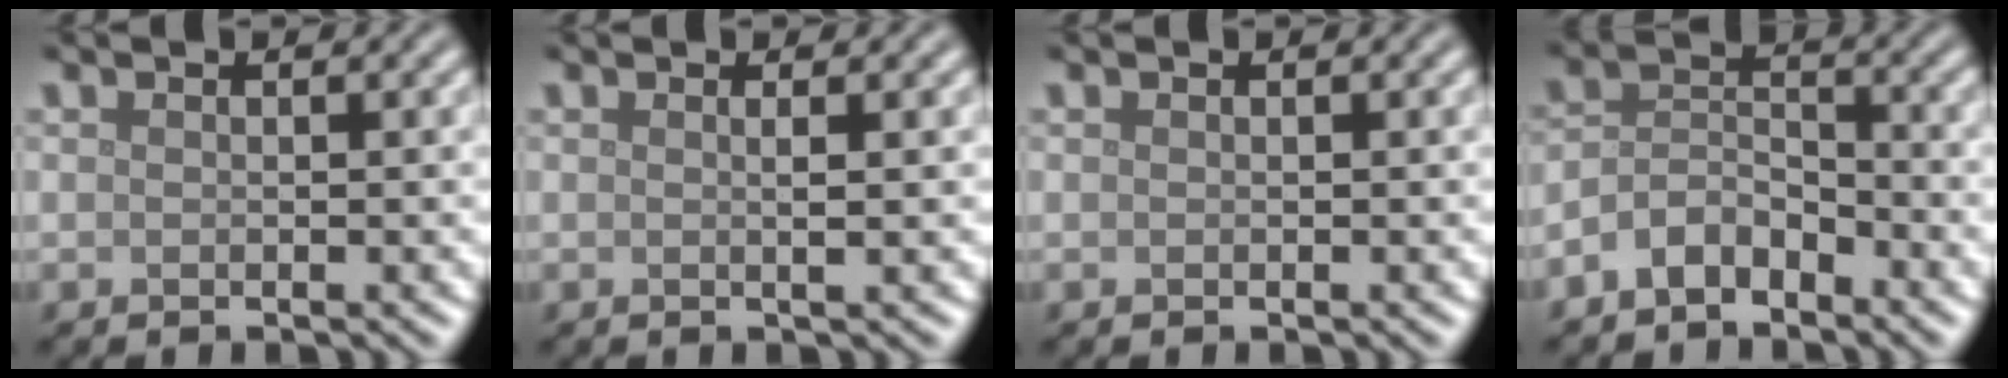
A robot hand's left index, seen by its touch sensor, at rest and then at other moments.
{"total": 1.2, "force": [0.2, 0.4, 1.2], "torque": [-0.015, 0.003, -0.002]}
{"total": 0.0}
{"total": 3.5, "force": [-2.5, 1.6, 1.8], "torque": [-0.034, 0.010, -0.056]}